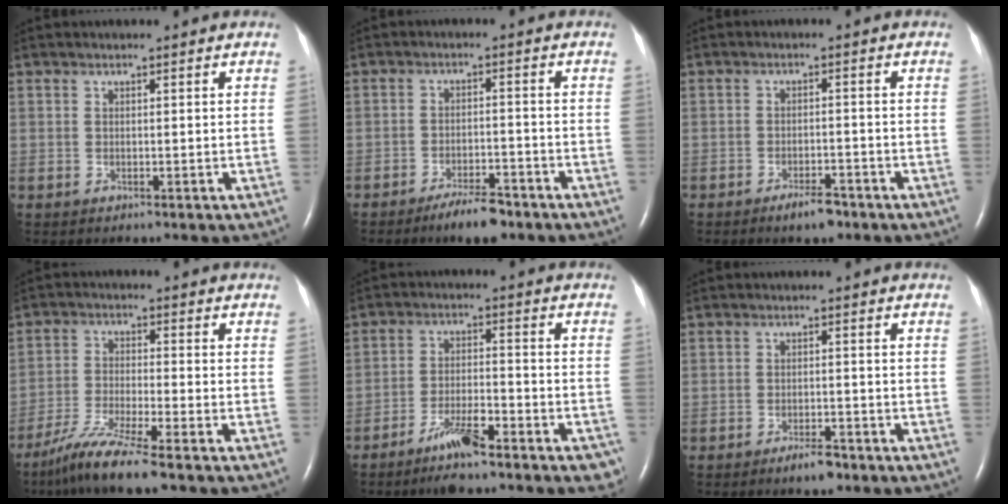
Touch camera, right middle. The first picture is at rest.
{"total": 5.7, "force": [-4.3, 1.4, 3.4], "torque": [-0.063, -0.003, -0.069]}
{"total": 3.5, "force": [-2.6, 1.1, 2.1], "torque": [-0.040, 0.000, -0.040]}
{"total": 8.0, "force": [-6.2, -0.7, 5.0], "torque": [-0.106, -0.032, -0.120]}
{"total": 9.3, "force": [-6.5, 1.6, 6.4], "torque": [-0.096, -0.008, -0.108]}
{"total": 3.0, "force": [-2.3, 0.8, 1.8], "torque": [-0.035, -0.001, -0.036]}